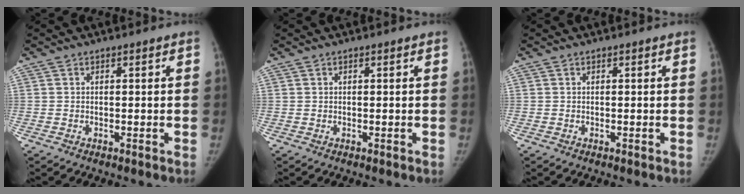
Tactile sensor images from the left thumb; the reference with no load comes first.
{"total": 0.0}
{"total": 0.0}